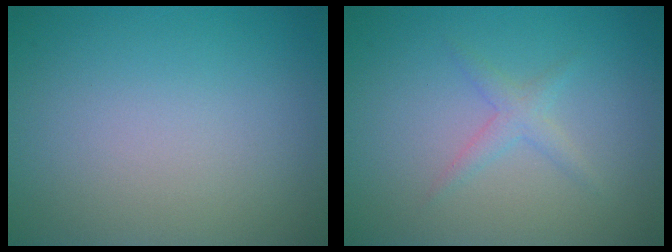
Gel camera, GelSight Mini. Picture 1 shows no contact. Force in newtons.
{"total": 1.4, "press": 1.4, "slide": 0.1}